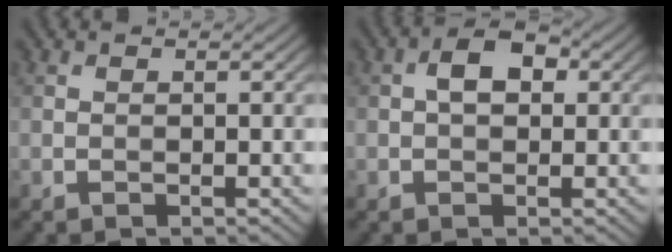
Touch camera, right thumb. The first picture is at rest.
{"total": 3.9, "force": [0.6, 2.5, 3.0], "torque": [-0.052, 0.007, 0.004]}